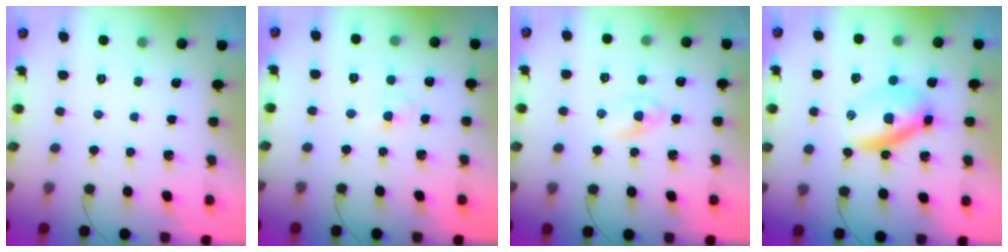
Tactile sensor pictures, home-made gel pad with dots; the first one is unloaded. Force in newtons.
{"total": 2.5, "press": 2.3, "slide": 0.9}
{"total": 1.9, "press": 1.7, "slide": 0.8}
{"total": 7.0, "press": 7.0, "slide": 0.6}